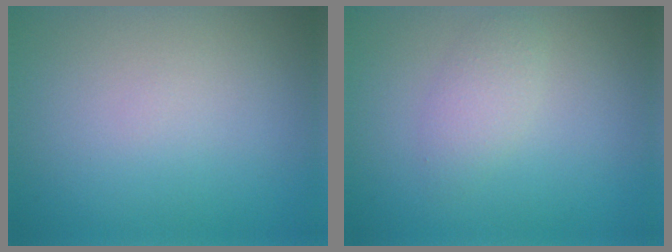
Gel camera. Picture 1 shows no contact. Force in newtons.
{"total": 1.9, "press": 1.9, "slide": 0.1}